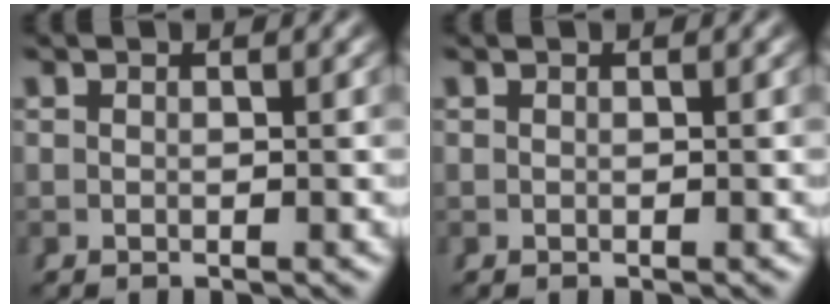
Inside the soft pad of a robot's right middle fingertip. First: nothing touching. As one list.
[{"total": 0.0}]